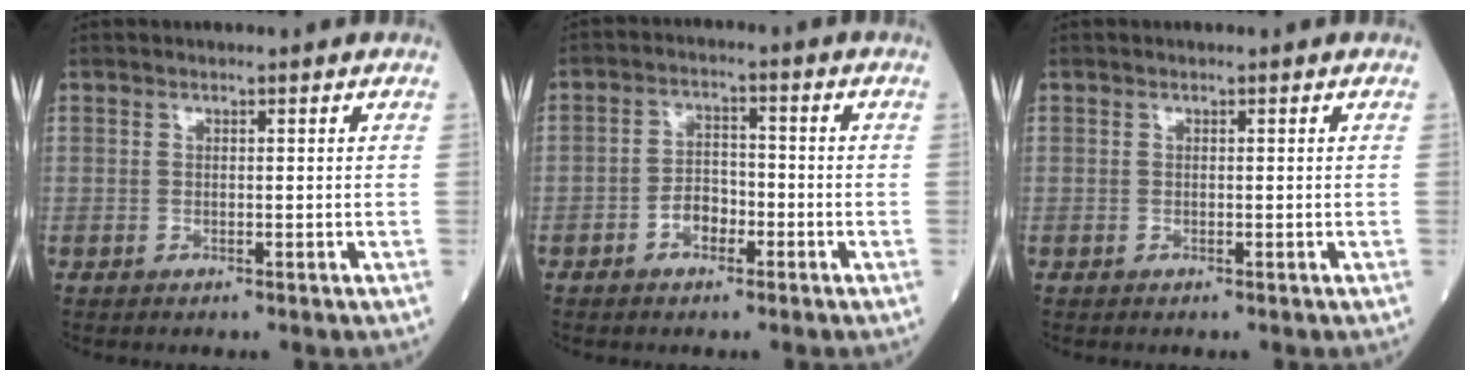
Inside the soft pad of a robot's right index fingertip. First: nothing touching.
{"total": 4.0, "force": [-1.9, 2.5, 2.5], "torque": [-0.039, 0.012, -0.036]}
{"total": 0.0}